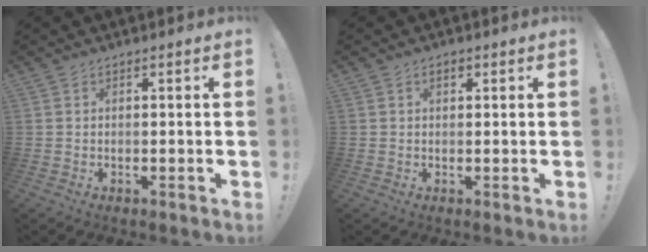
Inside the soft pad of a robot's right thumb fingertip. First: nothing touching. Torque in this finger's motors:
{"motor_torque": [-0.02, 0.06, -0.04, 0.02, 0.00]}